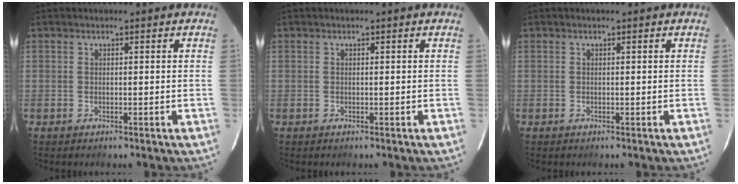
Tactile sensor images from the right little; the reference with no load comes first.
{"total": 0.0}
{"total": 0.0}